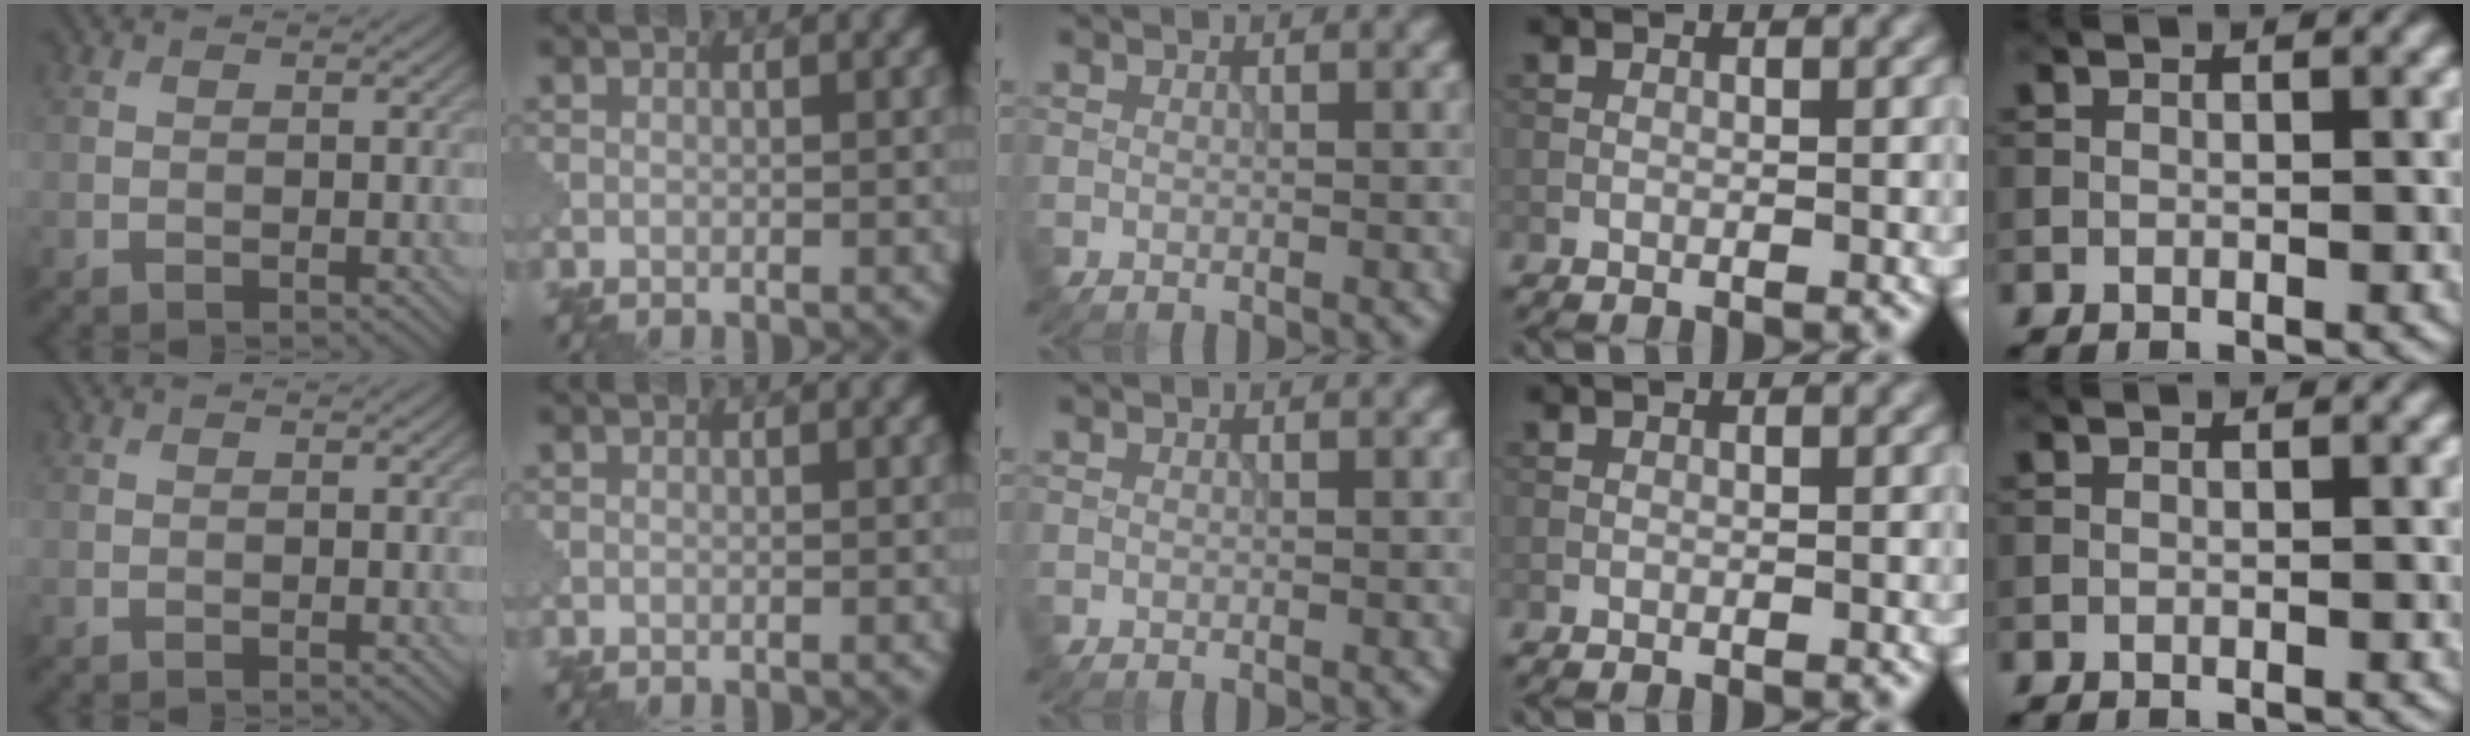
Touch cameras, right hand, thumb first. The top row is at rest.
{}